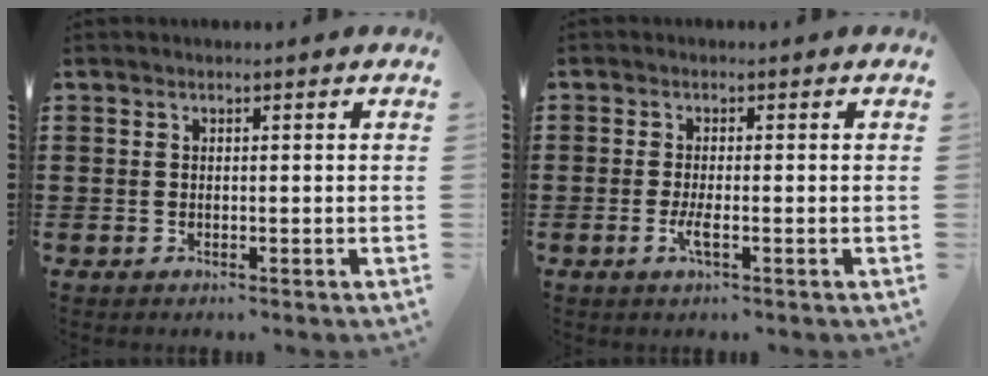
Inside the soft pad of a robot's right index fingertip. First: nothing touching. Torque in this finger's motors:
{"motor_torque": [2.14, 0.00, 0.31, 0.01]}